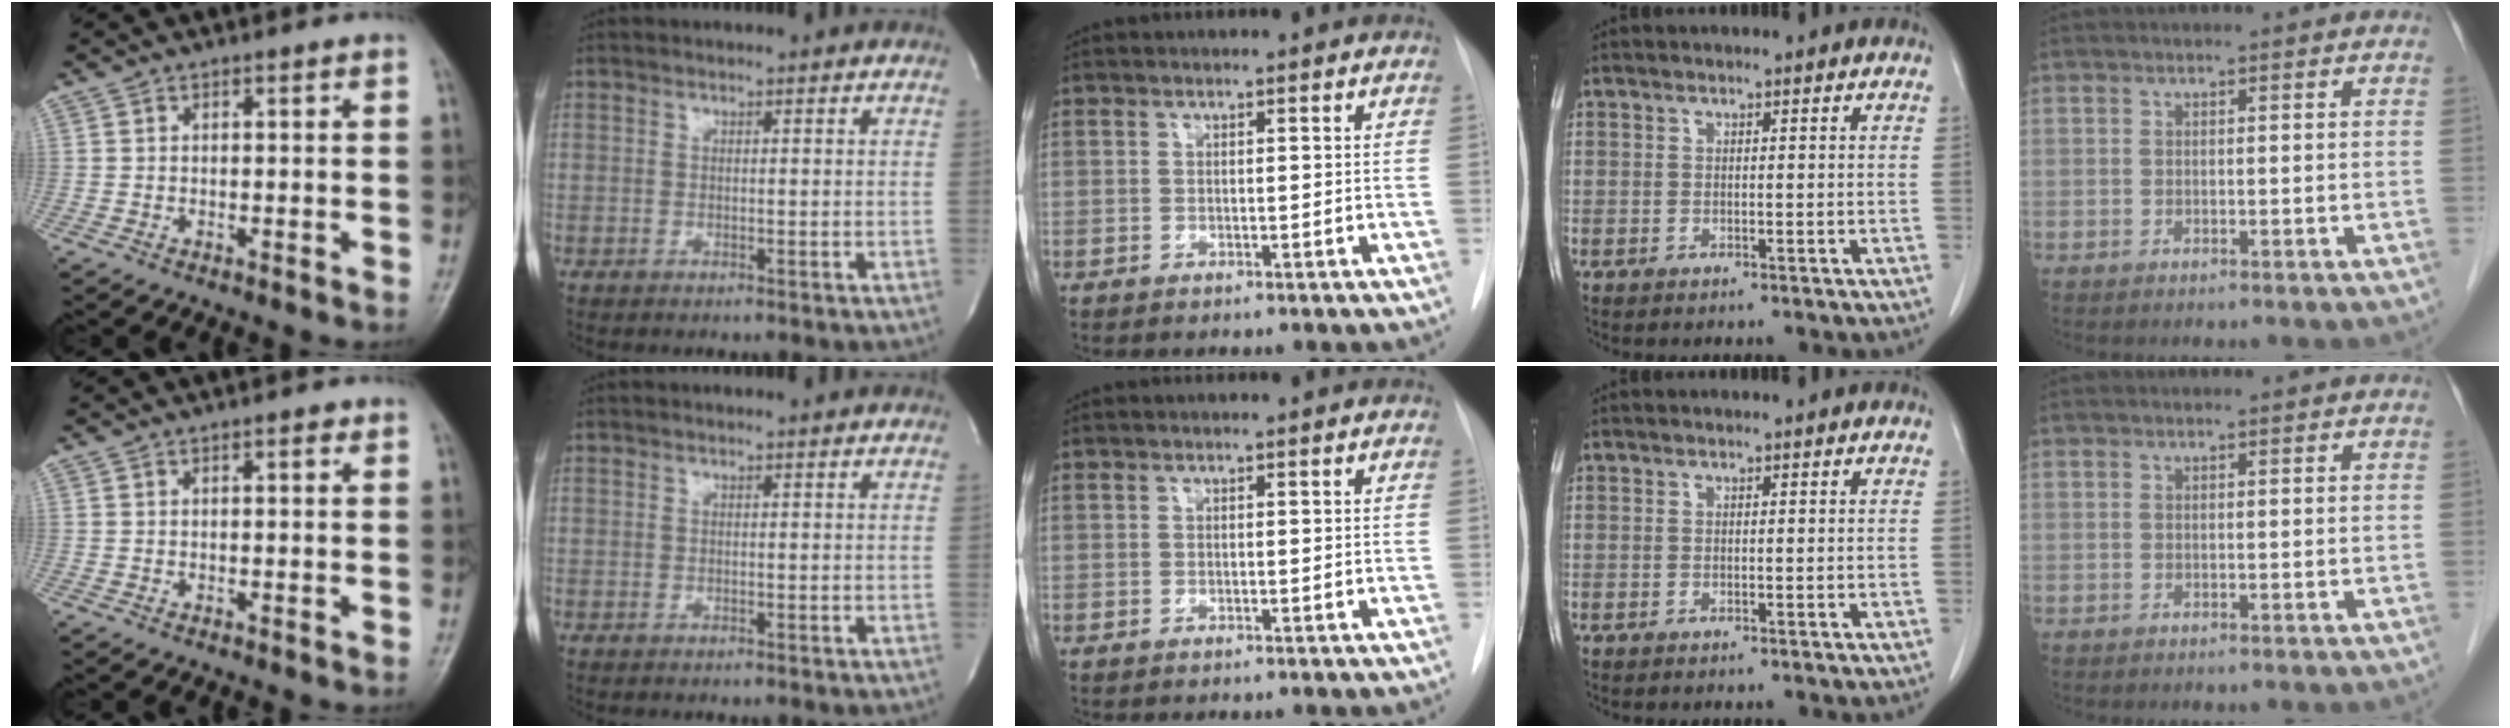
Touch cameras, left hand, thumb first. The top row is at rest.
{"thumb": {"total": 1.3, "force": [0.6, 0.6, 1.0], "torque": [-0.011, 0.001, 0.005]}, "index": {"total": 0.6, "force": [0.6, 0.1, 0.1], "torque": [-0.007, 0.004, 0.007]}}